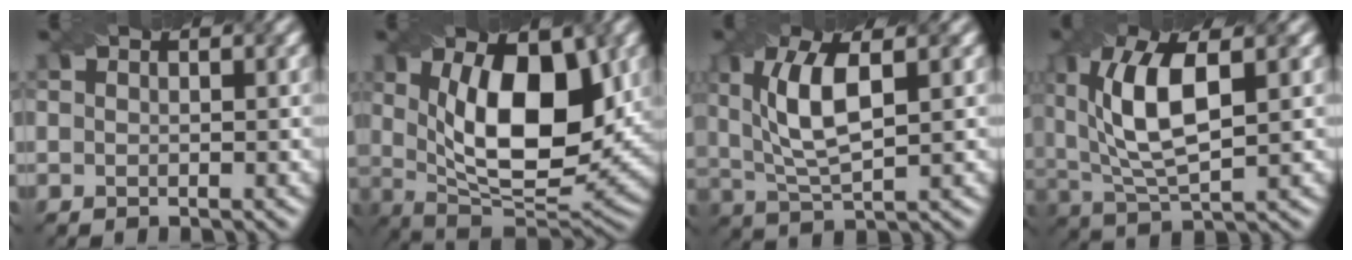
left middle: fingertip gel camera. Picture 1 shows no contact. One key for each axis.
{"total": 11.6, "fx": 1.5, "fy": 5.3, "fz": 10.2, "tx": -0.149, "ty": -0.001, "tz": 0.035}
{"total": 6.4, "fx": 1.2, "fy": 2.2, "fz": 5.8, "tx": -0.118, "ty": 0.008, "tz": 0.037}
{"total": 8.0, "fx": 1.5, "fy": 3.1, "fz": 7.2, "tx": -0.150, "ty": 0.007, "tz": 0.037}